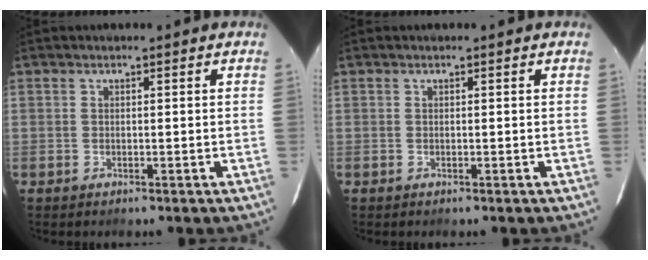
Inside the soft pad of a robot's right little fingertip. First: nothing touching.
{"total": 0.0}